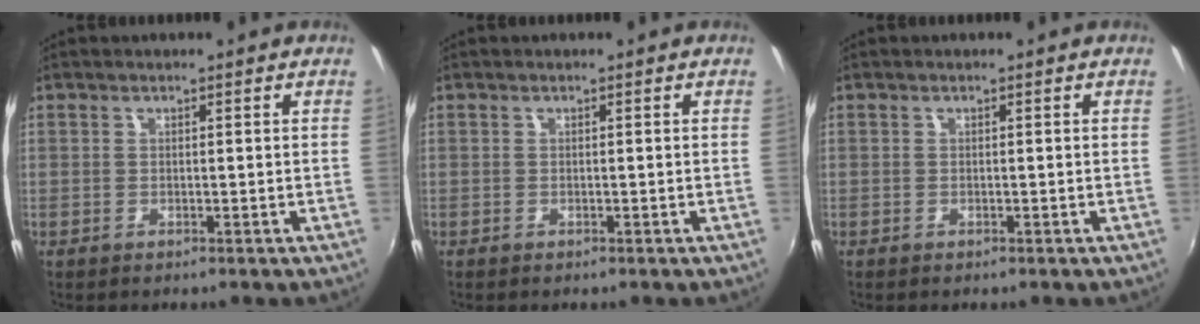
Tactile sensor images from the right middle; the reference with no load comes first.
{"total": 0.0}
{"total": 0.0}